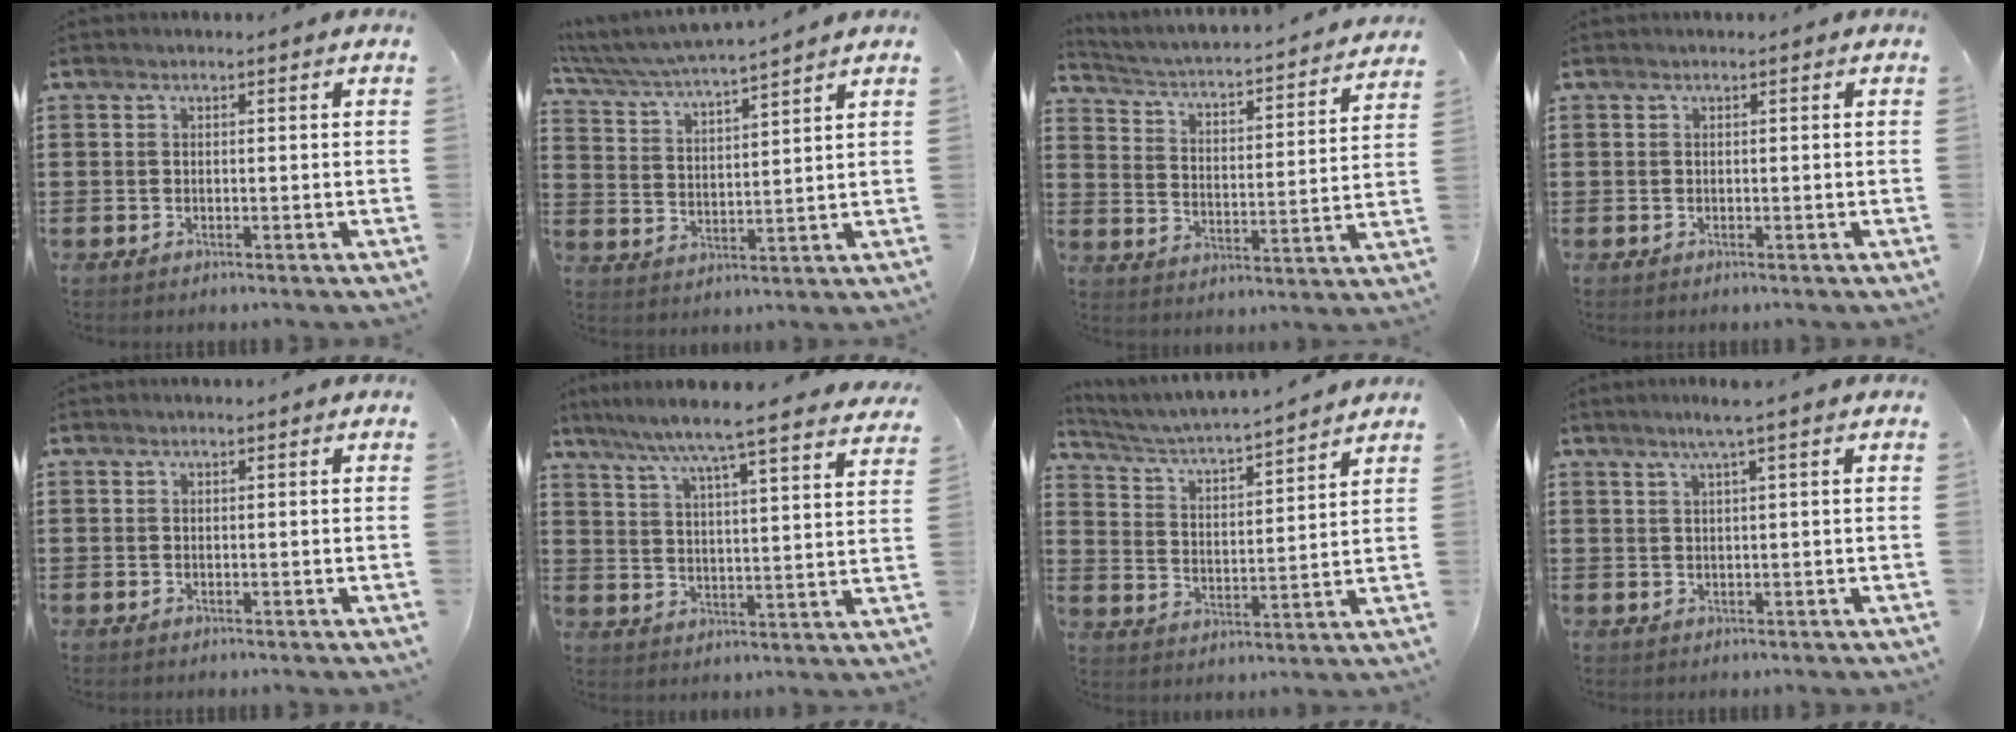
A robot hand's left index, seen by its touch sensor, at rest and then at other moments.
{"total": 4.6, "force": [4.5, -0.3, 1.3], "torque": [-0.047, -0.031, 0.073]}
{"total": 2.2, "force": [2.0, 0.0, 0.9], "torque": [-0.035, -0.032, 0.020]}
{"total": 0.0}
{"total": 0.0}
{"total": 6.5, "force": [5.7, -0.9, 2.9], "torque": [-0.081, -0.043, 0.091]}
{"total": 3.7, "force": [3.5, -0.2, 1.2], "torque": [-0.041, -0.033, 0.051]}
{"total": 2.5, "force": [1.4, -0.4, 2.0], "torque": [-0.040, -0.002, 0.024]}